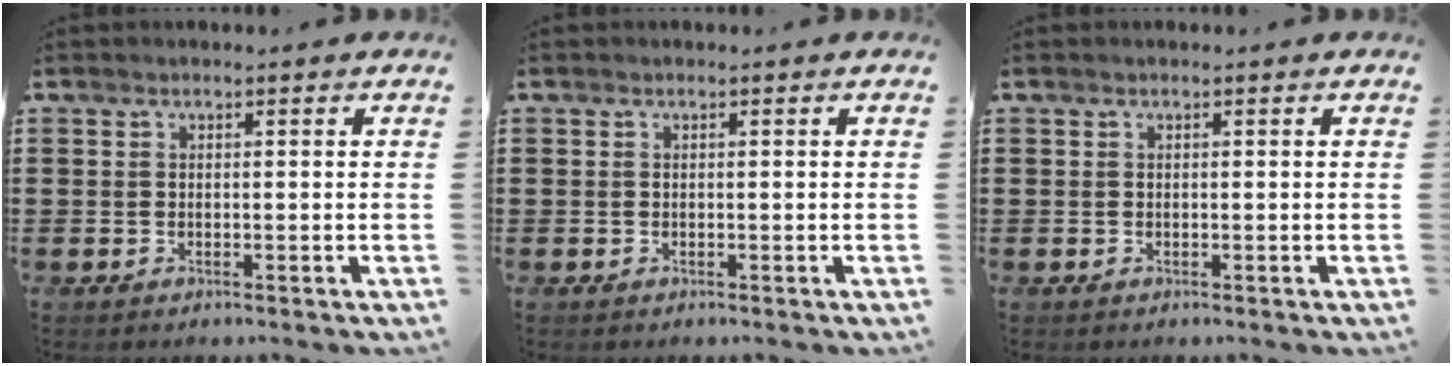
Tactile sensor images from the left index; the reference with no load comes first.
{"total": 0.0}
{"total": 0.0}